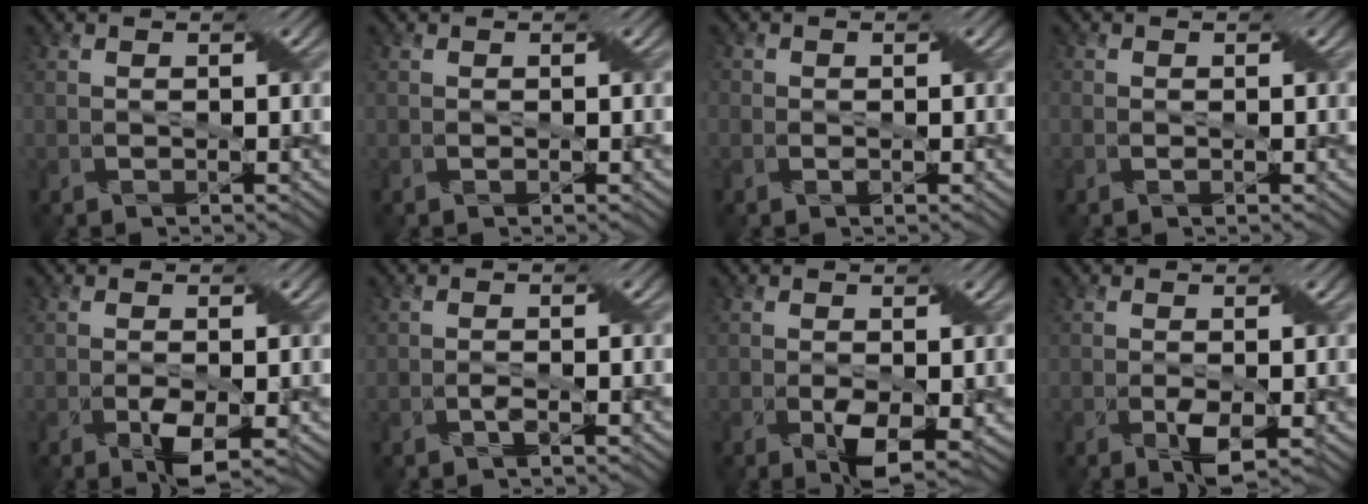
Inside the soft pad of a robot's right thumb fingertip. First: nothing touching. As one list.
[{"total": 0.6, "force": [-0.1, 0.4, 0.5], "torque": [-0.008, -0.001, -0.002]}, {"total": 1.5, "force": [-0.3, 1.2, 0.9], "torque": [-0.015, -0.001, -0.008]}, {"total": 1.0, "force": [-0.2, 0.8, 0.6], "torque": [-0.010, -0.001, -0.005]}, {"total": 3.3, "force": [-1.0, 1.2, 2.9], "torque": [-0.058, -0.009, -0.014]}, {"total": 1.2, "force": [-0.6, 0.4, 0.9], "torque": [-0.020, 0.004, -0.010]}, {"total": 3.9, "force": [-0.9, 1.9, 3.3], "torque": [-0.068, -0.014, -0.010]}, {"total": 2.7, "force": [-0.6, 1.0, 2.4], "torque": [-0.051, -0.009, -0.008]}]